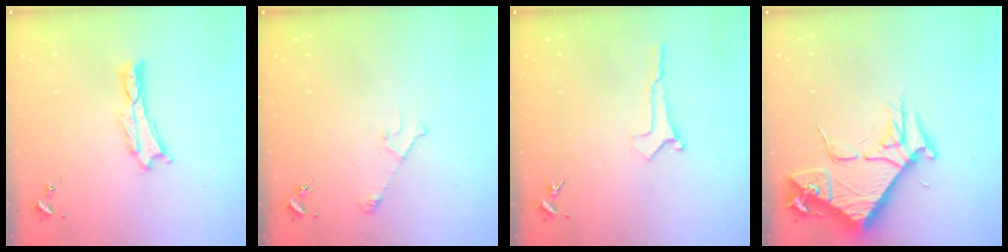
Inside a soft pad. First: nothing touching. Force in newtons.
{"total": 2.9, "press": 2.9, "slide": 0.3}
{"total": 0.0}
{"total": 8.6, "press": 8.6, "slide": 1.0}